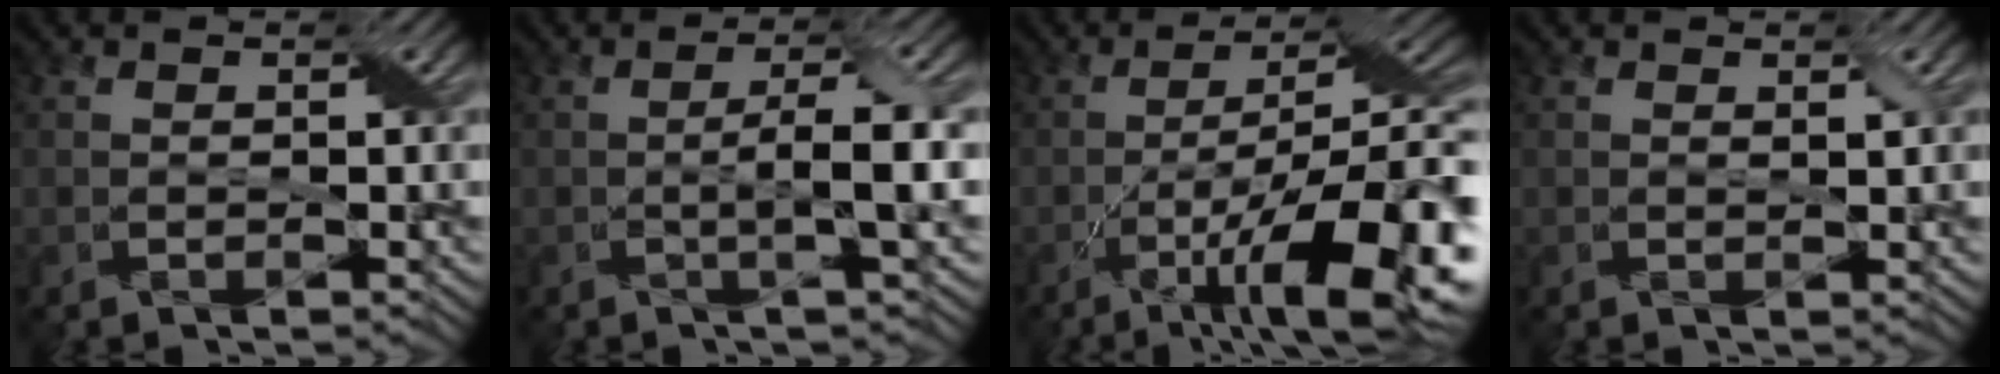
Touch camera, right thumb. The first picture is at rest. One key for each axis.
{"total": 4.3, "fx": -0.8, "fy": 0.3, "fz": 4.2, "tx": -0.070, "ty": 0.013, "tz": -0.020}
{"total": 16.0, "fx": -6.3, "fy": 4.7, "fz": 13.9, "tx": -0.219, "ty": -0.008, "tz": -0.100}
{"total": 0.8, "fx": 0.6, "fy": 0.2, "fz": 0.5, "tx": -0.009, "ty": 0.000, "tz": 0.011}